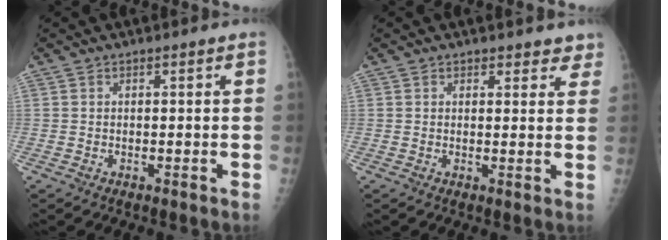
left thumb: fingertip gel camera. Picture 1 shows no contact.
{"total": 3.5, "force": [2.8, 1.9, 0.7], "torque": [0.029, -0.014, 0.026]}